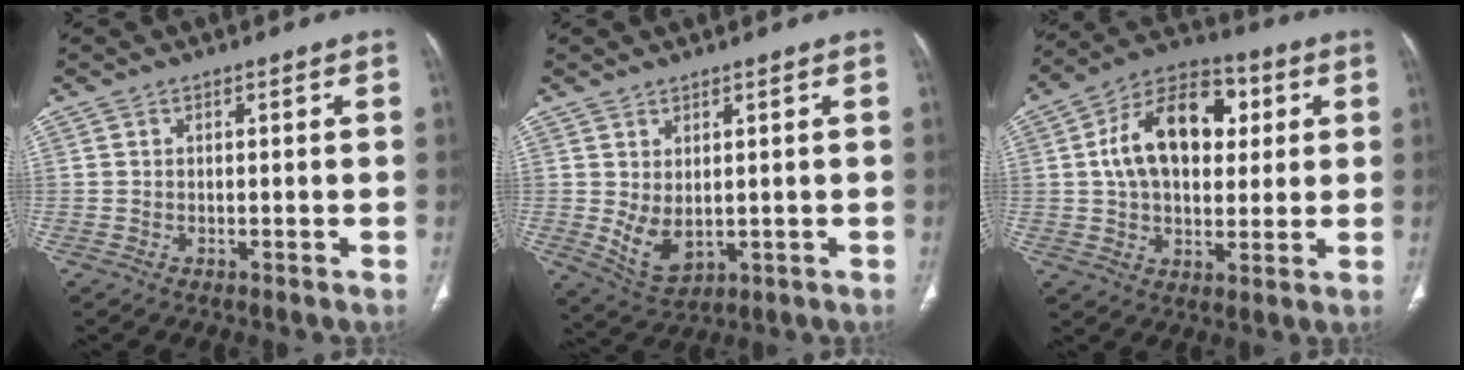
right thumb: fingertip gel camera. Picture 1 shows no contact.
{"total": 5.9, "force": [0.3, 3.5, 4.7], "torque": [-0.081, -0.010, 0.029]}
{"total": 17.7, "force": [3.7, 11.2, 13.1], "torque": [-0.186, 0.013, 0.056]}